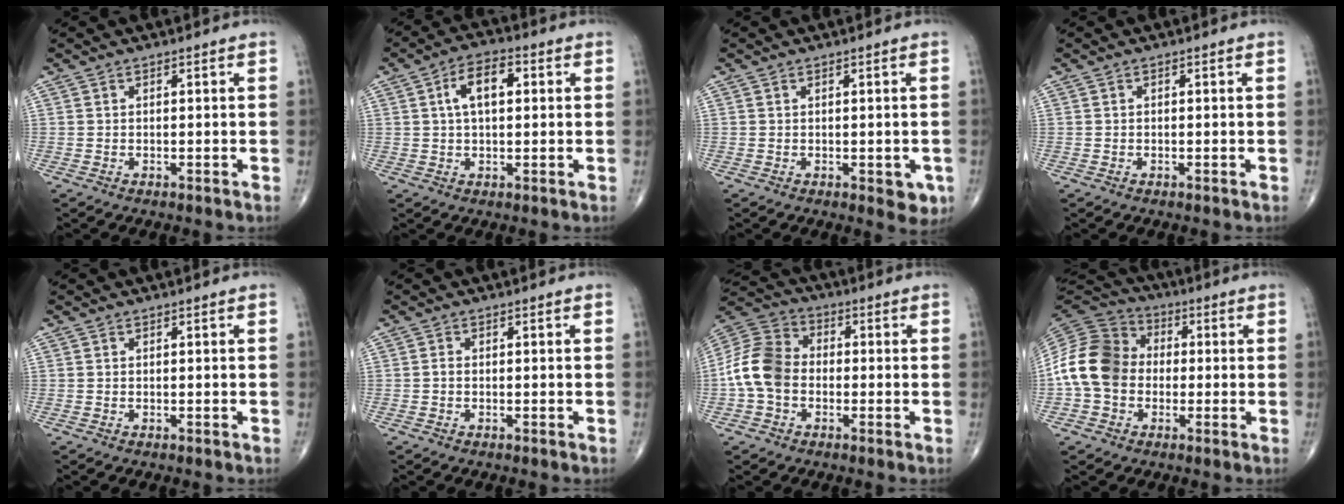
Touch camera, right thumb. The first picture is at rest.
{"total": 7.8, "force": [1.7, 4.1, 6.4], "torque": [-0.104, 0.014, 0.024]}
{"total": 3.5, "force": [-0.9, 1.8, 2.9], "torque": [-0.014, -0.004, -0.006]}
{"total": 0.0}
{"total": 0.0}
{"total": 0.8, "force": [-0.2, 0.5, 0.5], "torque": [-0.008, 0.001, -0.006]}
{"total": 11.0, "force": [-1.8, 8.4, 6.9], "torque": [-0.132, 0.034, -0.047]}
{"total": 13.5, "force": [-1.0, 11.0, 7.9], "torque": [-0.145, 0.037, -0.031]}